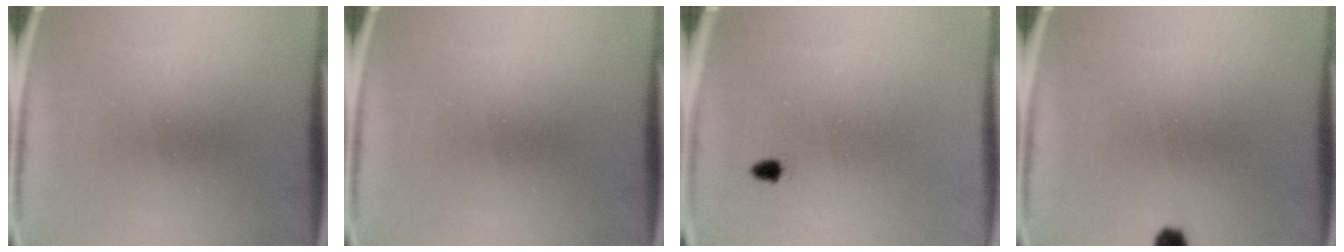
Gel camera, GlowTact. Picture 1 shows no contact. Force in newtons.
{"total": 0.0}
{"total": 1.1}
{"total": 2.6}